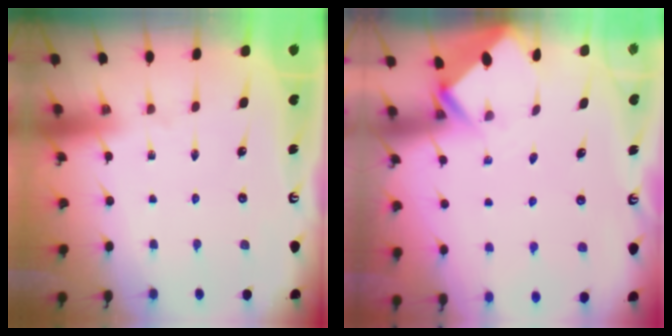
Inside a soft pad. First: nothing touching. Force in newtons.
{"total": 2.7, "press": 2.7, "slide": 0.2}